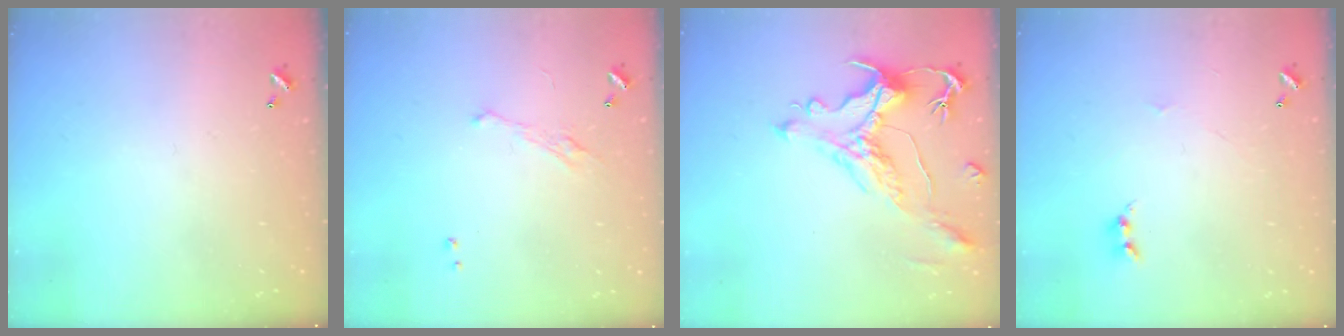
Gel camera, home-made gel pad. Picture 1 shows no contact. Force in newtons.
{"total": 2.3, "press": 2.1, "slide": 0.8}
{"total": 1.2, "press": 0.2, "slide": 1.2}
{"total": 2.1, "press": 2.0, "slide": 0.5}